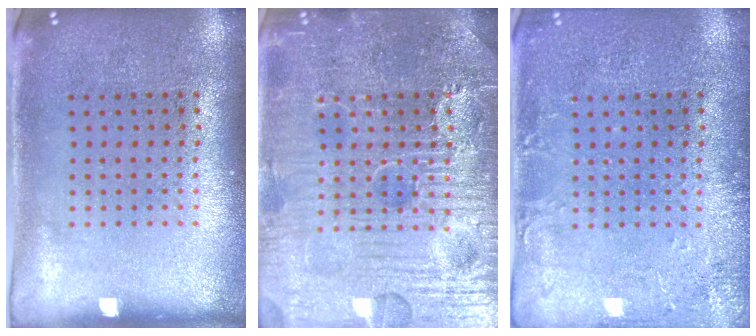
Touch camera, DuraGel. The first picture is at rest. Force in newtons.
{"total": 6.4, "press": 6.3, "slide": 0.7}
{"total": 2.2, "press": 2.2, "slide": 0.3}